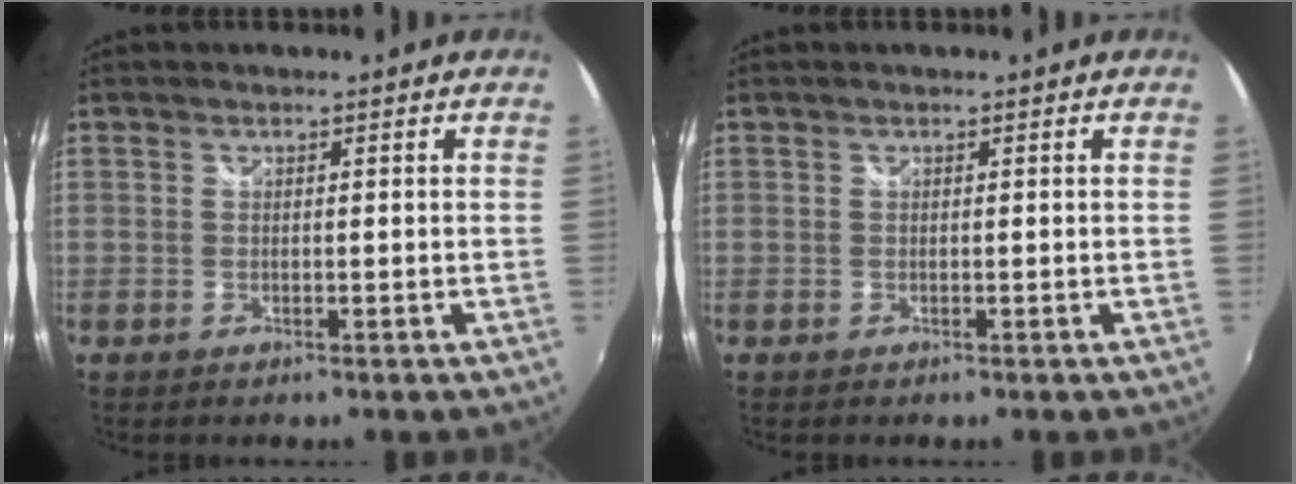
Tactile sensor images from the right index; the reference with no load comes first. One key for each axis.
{"total": 0.0}